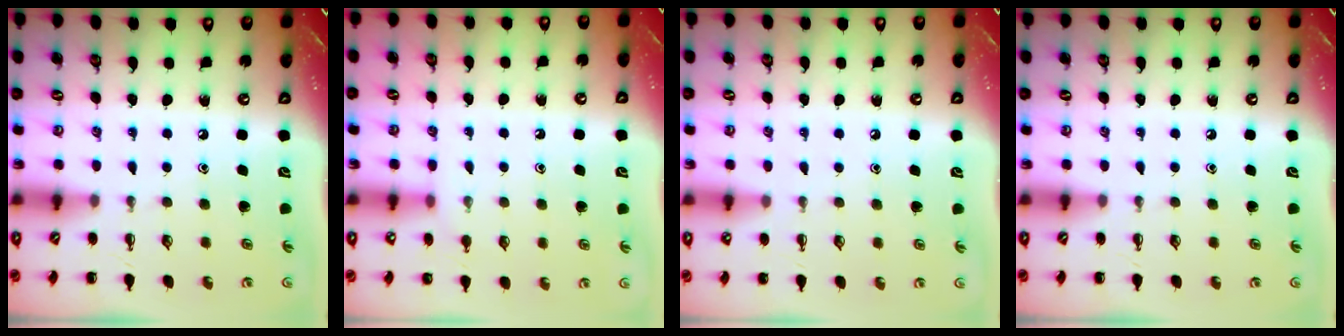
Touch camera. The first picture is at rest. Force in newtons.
{"total": 5.2, "press": 5.0, "slide": 1.5}
{"total": 5.8, "press": 5.4, "slide": 2.0}
{"total": 0.0}